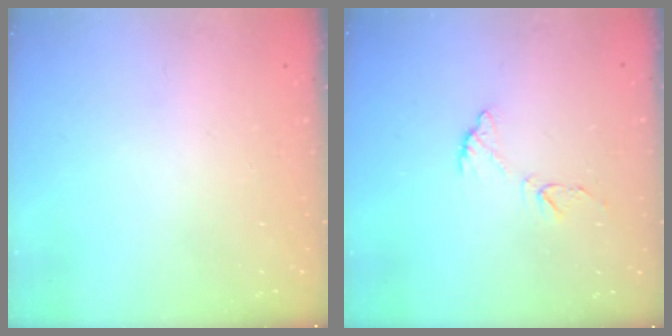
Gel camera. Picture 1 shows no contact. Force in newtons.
{"total": 7.4, "press": 7.3, "slide": 0.7}